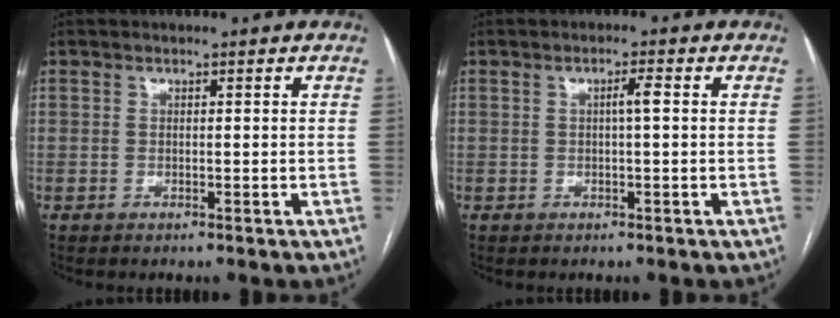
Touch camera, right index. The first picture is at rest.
{"total": 1.8, "force": [0.2, -0.2, 1.7], "torque": [-0.029, 0.003, 0.003]}